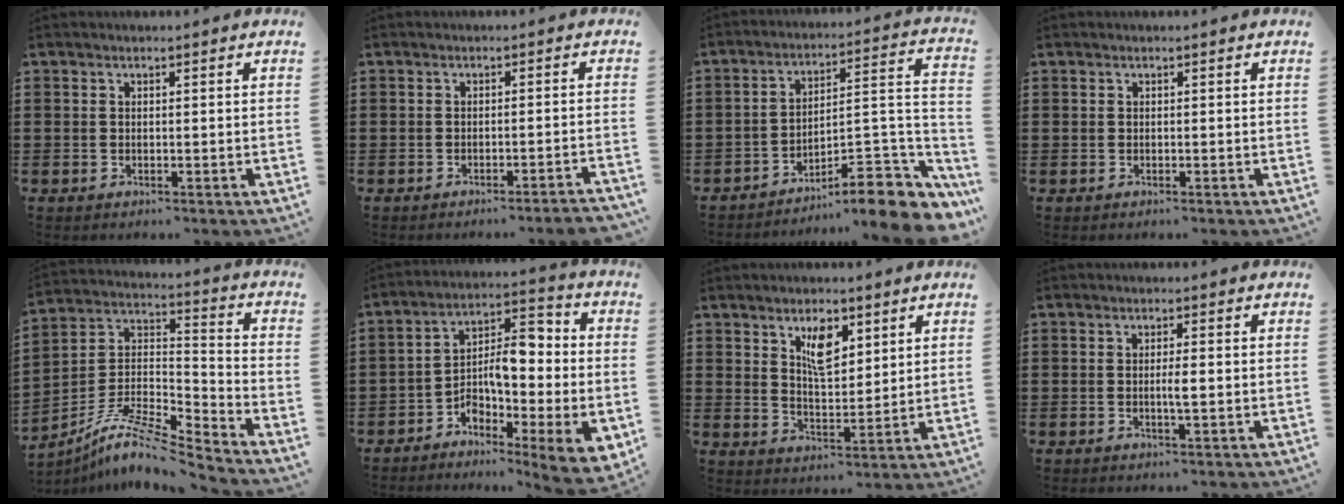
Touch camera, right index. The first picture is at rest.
{"total": 1.8, "force": [-1.5, -0.3, 0.9], "torque": [-0.015, -0.001, -0.030]}
{"total": 8.9, "force": [-6.9, 2.0, 5.3], "torque": [-0.057, 0.002, -0.133]}
{"total": 0.0}
{"total": 9.0, "force": [-7.6, 1.4, 4.8], "torque": [-0.103, 0.001, -0.156]}
{"total": 9.9, "force": [-3.6, 3.6, 8.5], "torque": [-0.145, -0.012, -0.071]}
{"total": 6.3, "force": [3.5, 2.8, 4.4], "torque": [-0.081, 0.001, 0.057]}
{"total": 2.0, "force": [-0.3, 0.2, 2.0], "torque": [-0.038, -0.002, -0.005]}